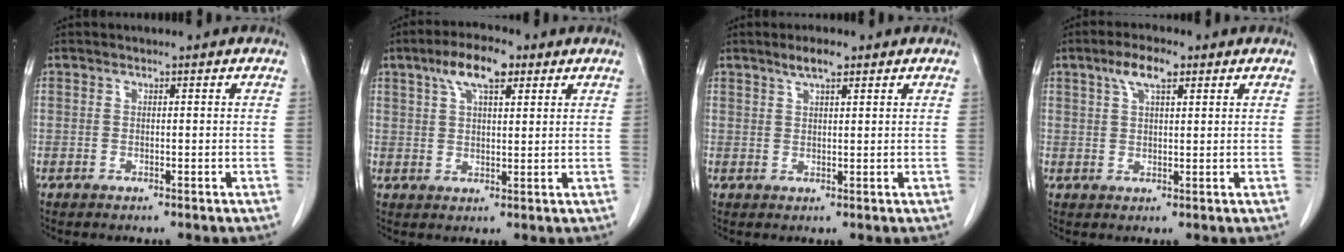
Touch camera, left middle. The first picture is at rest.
{"total": 7.1, "force": [3.9, 2.3, 5.4], "torque": [-0.103, 0.017, 0.067]}
{"total": 2.9, "force": [2.0, 0.6, 2.0], "torque": [-0.039, 0.004, 0.036]}
{"total": 4.7, "force": [2.6, 1.5, 3.6], "torque": [-0.075, 0.012, 0.048]}